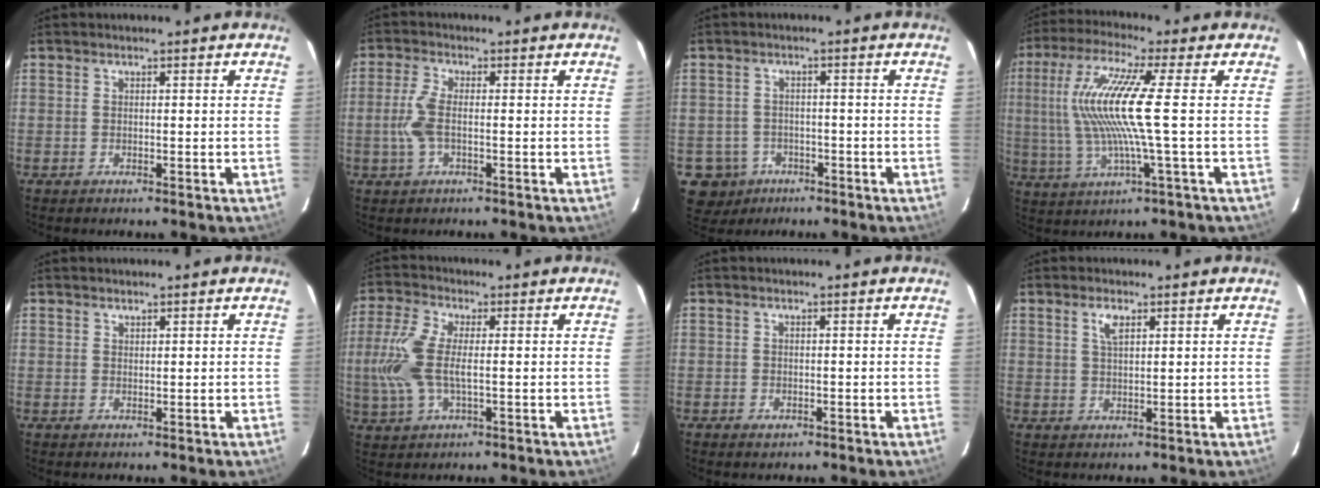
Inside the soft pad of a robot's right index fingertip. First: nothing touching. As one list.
[{"total": 5.5, "force": [-0.8, 2.1, 5.0], "torque": [-0.112, 0.002, -0.015]}, {"total": 7.2, "force": [-3.3, 6.3, 1.0], "torque": [-0.038, 0.022, -0.045]}, {"total": 13.5, "force": [0.7, -0.2, 13.4], "torque": [-0.267, 0.000, 0.018]}, {"total": 0.7, "force": [0.6, 0.3, 0.0], "torque": [0.000, 0.001, 0.013]}, {"total": 9.9, "force": [-0.2, 4.2, 9.0], "torque": [-0.203, 0.005, -0.003]}, {"total": 1.3, "force": [-0.7, 1.0, 0.4], "torque": [-0.006, -0.002, -0.010]}, {"total": 2.8, "force": [1.5, 1.2, 2.1], "torque": [-0.041, 0.003, 0.028]}]